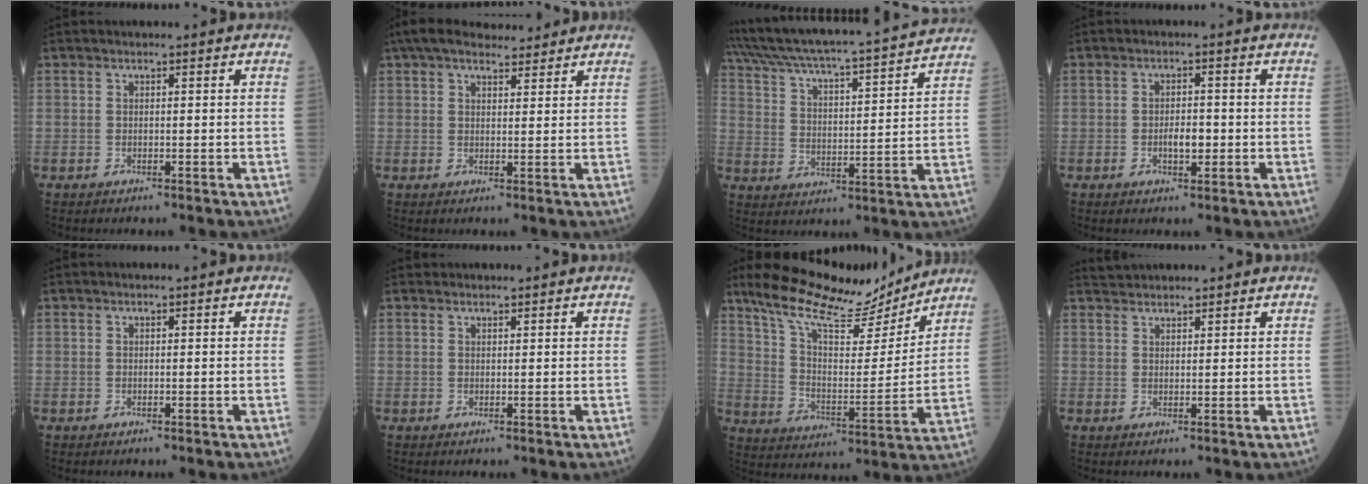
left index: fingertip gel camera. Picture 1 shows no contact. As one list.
[{"total": 10.0, "force": [8.6, 2.7, 4.2], "torque": [-0.059, 0.033, 0.130]}, {"total": 20.7, "force": [19.1, 0.6, 8.1], "torque": [-0.141, -0.004, 0.281]}, {"total": 2.7, "force": [-0.8, 1.1, 2.3], "torque": [-0.036, 0.001, -0.011]}, {"total": 0.0}, {"total": 1.5, "force": [1.4, 0.4, 0.1], "torque": [0.002, 0.015, 0.025]}, {"total": 16.9, "force": [15.0, 3.5, 7.1], "torque": [-0.125, -0.002, 0.246]}, {"total": 3.9, "force": [3.8, 0.5, 0.8], "torque": [-0.009, 0.034, 0.070]}]